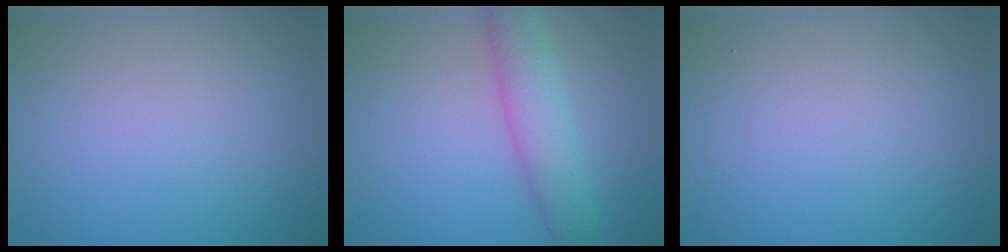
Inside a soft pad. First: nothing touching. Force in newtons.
{"total": 4.7, "press": 4.7, "slide": 0.1}
{"total": 0.0}